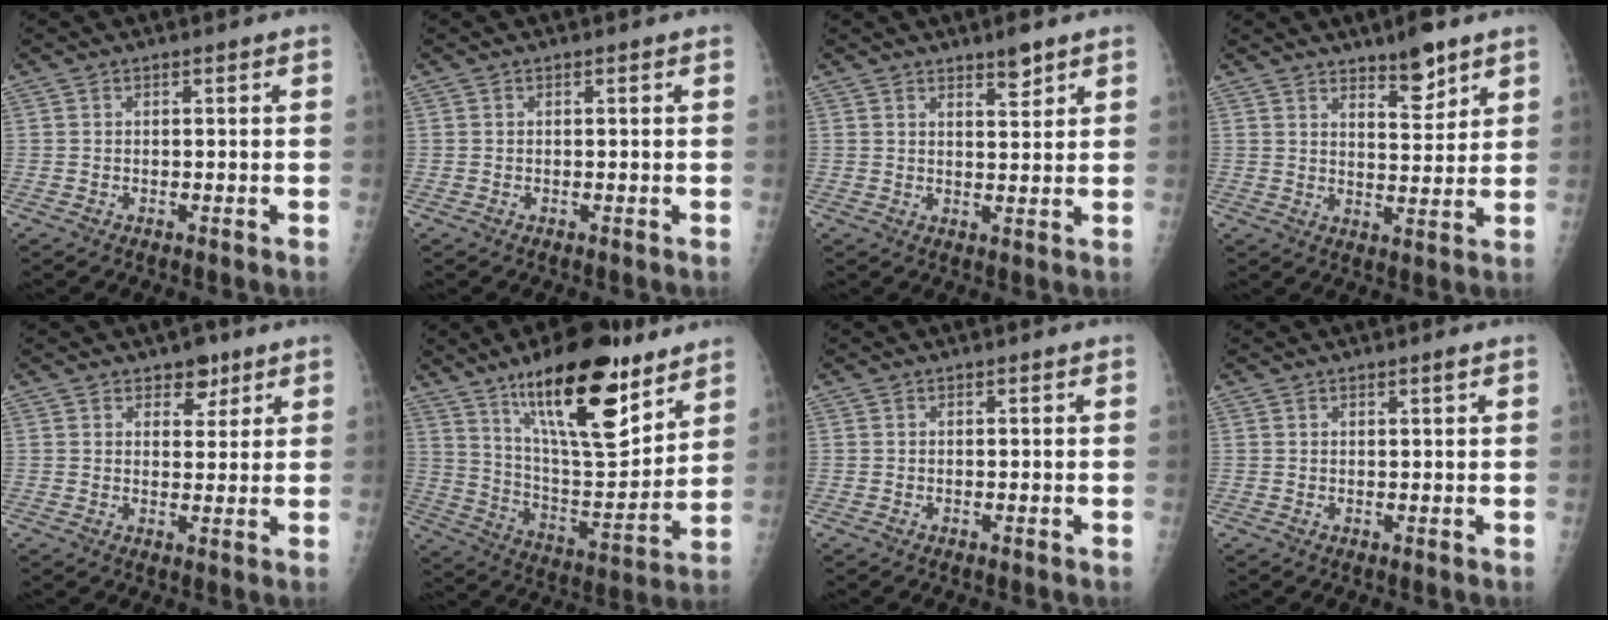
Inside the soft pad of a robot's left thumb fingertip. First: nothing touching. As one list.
[{"total": 0.0}, {"total": 3.5, "force": [2.7, 1.0, 2.1], "torque": [-0.024, -0.021, 0.042]}, {"total": 6.9, "force": [4.9, 2.2, 4.2], "torque": [-0.046, -0.037, 0.075]}, {"total": 4.3, "force": [2.7, 2.8, 1.8], "torque": [0.003, -0.015, 0.040]}, {"total": 23.1, "force": [14.3, 7.5, 16.6], "torque": [-0.233, -0.077, 0.242]}, {"total": 0.0}, {"total": 0.9, "force": [0.6, 0.1, 0.7], "torque": [-0.010, -0.003, 0.010]}]